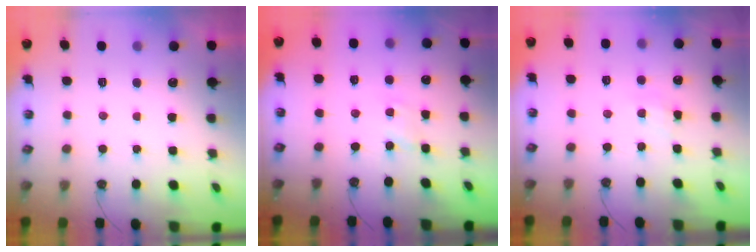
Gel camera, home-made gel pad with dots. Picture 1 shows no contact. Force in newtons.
{"total": 1.9, "press": 1.9, "slide": 0.2}
{"total": 4.5, "press": 4.5, "slide": 0.6}